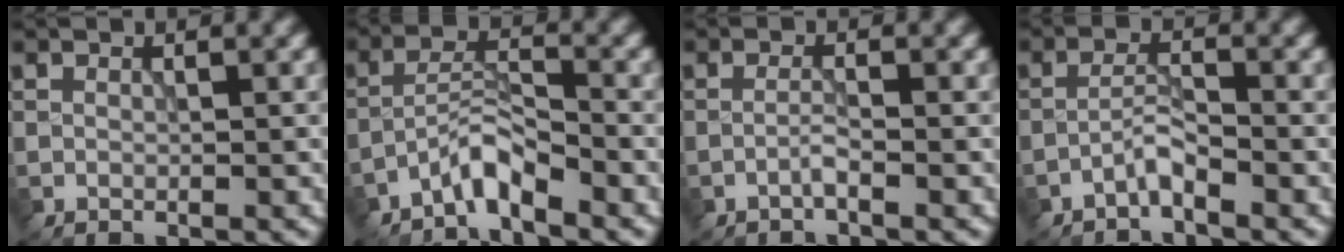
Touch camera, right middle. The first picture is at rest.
{"total": 3.1, "force": [-2.6, 0.4, 1.6], "torque": [-0.030, 0.013, -0.056]}
{"total": 1.1, "force": [-0.7, 0.0, 0.9], "torque": [-0.015, 0.007, -0.018]}
{"total": 1.8, "force": [-1.4, 0.1, 1.0], "torque": [-0.018, 0.010, -0.033]}